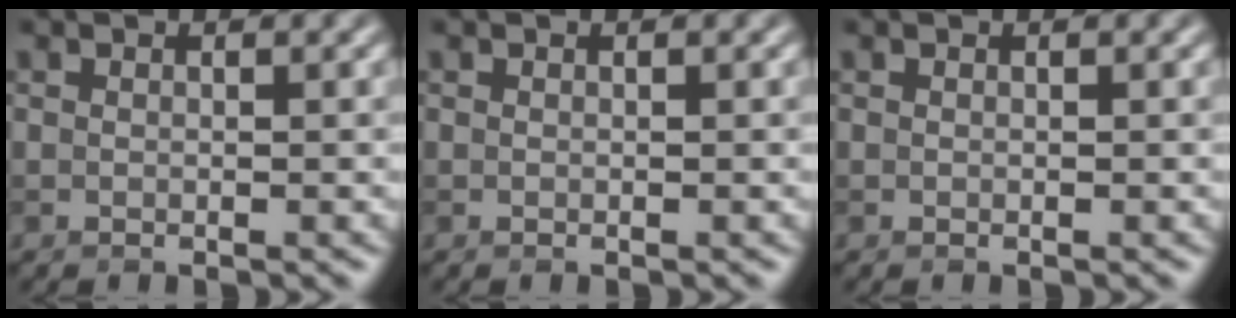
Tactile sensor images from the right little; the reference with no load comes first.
{"total": 0.0}
{"total": 0.0}